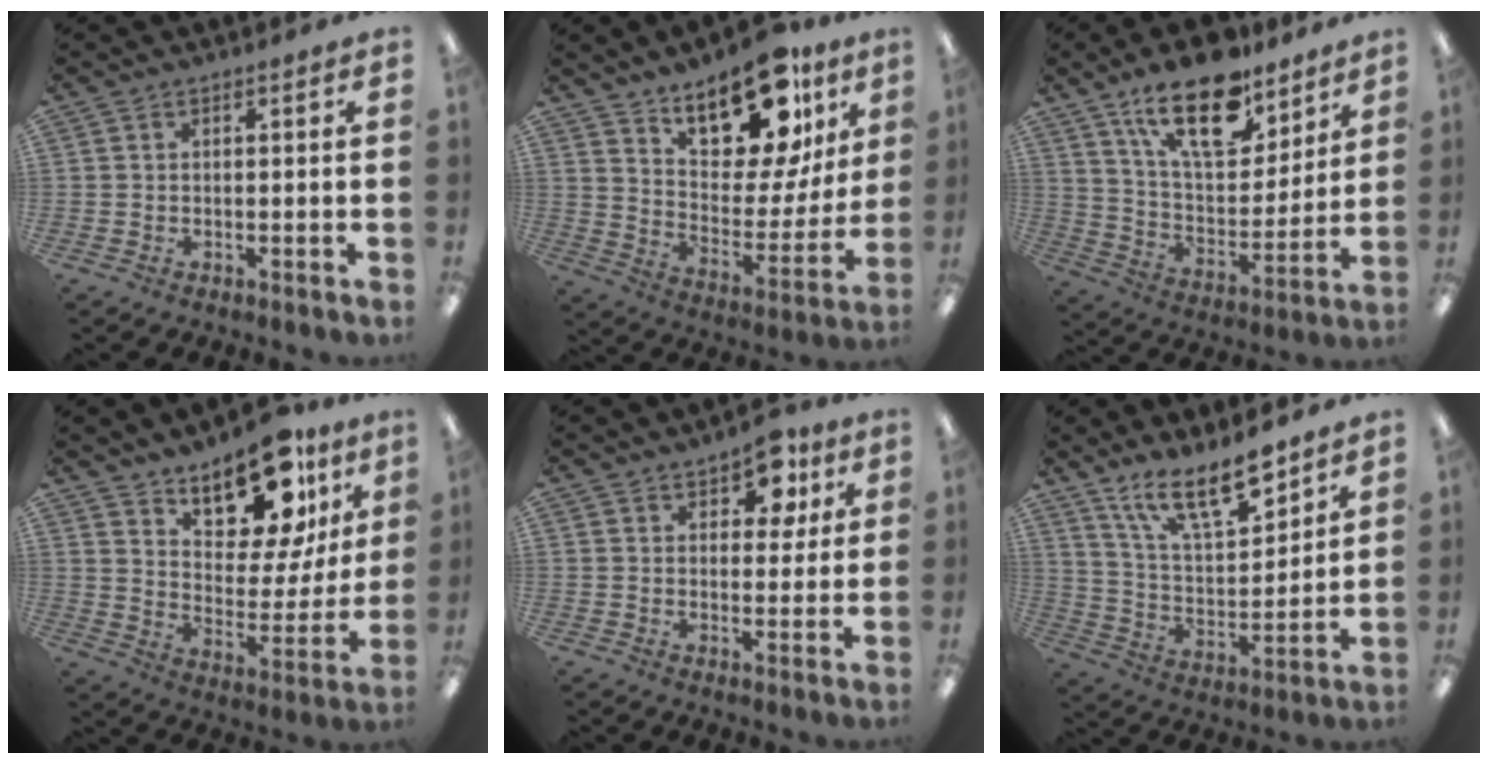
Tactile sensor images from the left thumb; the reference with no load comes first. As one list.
[{"total": 20.7, "force": [14.7, 9.2, 11.4], "torque": [-0.158, -0.095, 0.250]}, {"total": 20.4, "force": [13.8, 9.0, 12.0], "torque": [-0.199, -0.074, 0.237]}, {"total": 18.7, "force": [13.7, 8.5, 9.5], "torque": [-0.127, -0.095, 0.234]}, {"total": 8.2, "force": [4.7, 4.7, 4.8], "torque": [-0.051, -0.013, 0.077]}, {"total": 15.1, "force": [11.6, 4.9, 8.4], "torque": [-0.143, -0.065, 0.202]}]